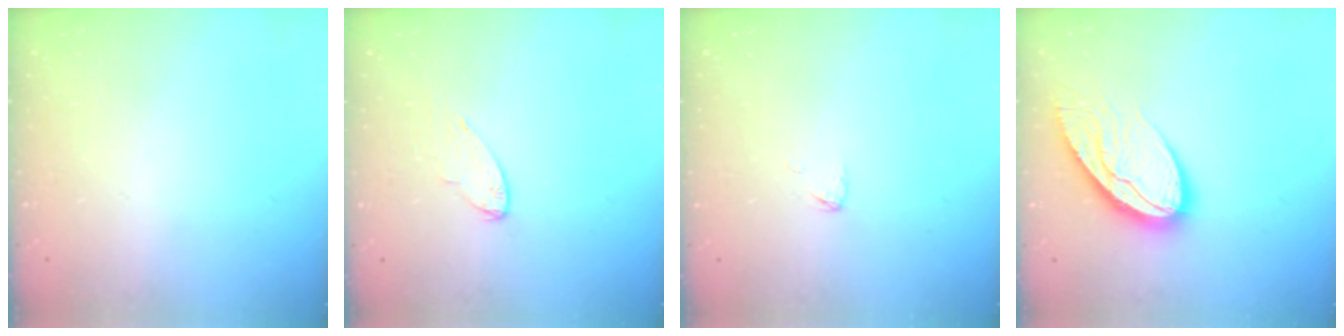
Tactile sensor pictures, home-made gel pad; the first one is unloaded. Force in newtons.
{"total": 3.9, "press": 3.9, "slide": 0.4}
{"total": 2.8, "press": 2.7, "slide": 0.2}
{"total": 15.8, "press": 15.7, "slide": 1.6}